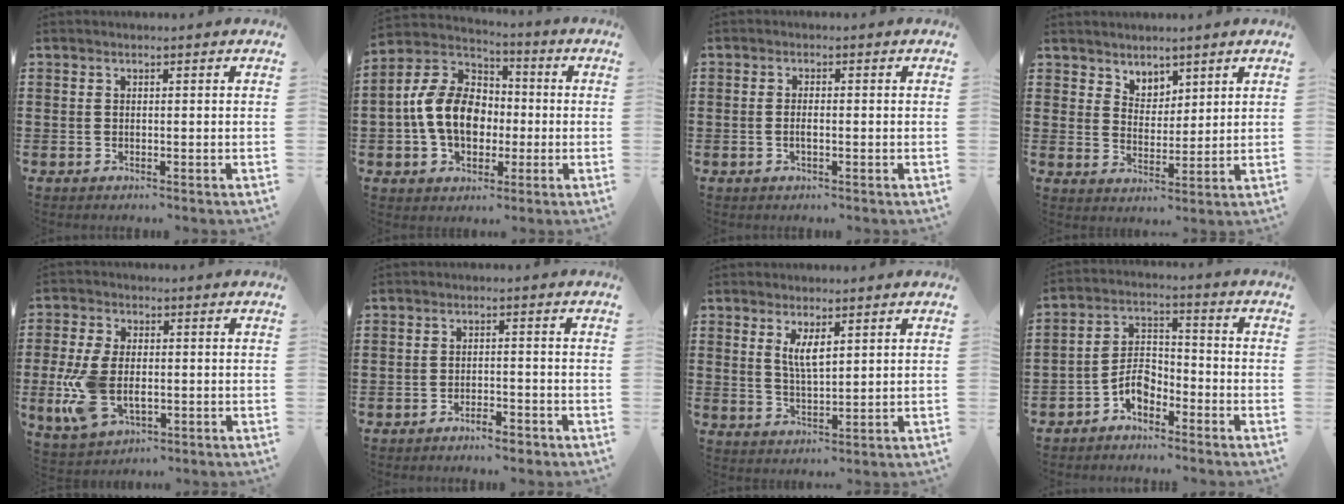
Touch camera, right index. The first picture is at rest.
{"total": 12.4, "force": [-1.4, 8.9, 8.5], "torque": [-0.209, 0.017, -0.029]}
{"total": 1.4, "force": [-0.3, 0.4, 1.3], "torque": [-0.025, 0.000, -0.006]}
{"total": 3.9, "force": [3.2, 2.1, 0.0], "torque": [-0.014, 0.000, 0.060]}
{"total": 8.9, "force": [-1.5, 5.0, 7.3], "torque": [-0.180, -0.008, -0.031]}
{"total": 2.4, "force": [-2.2, 0.5, 0.9], "torque": [-0.018, 0.004, -0.044]}
{"total": 3.9, "force": [1.7, 1.2, 3.3], "torque": [-0.069, 0.003, 0.029]}
{"total": 5.5, "force": [-3.5, 2.9, 3.1], "torque": [-0.070, 0.013, -0.069]}